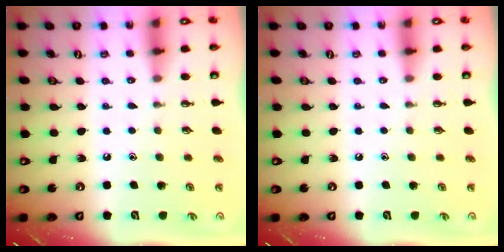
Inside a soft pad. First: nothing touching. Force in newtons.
{"total": 0.0}